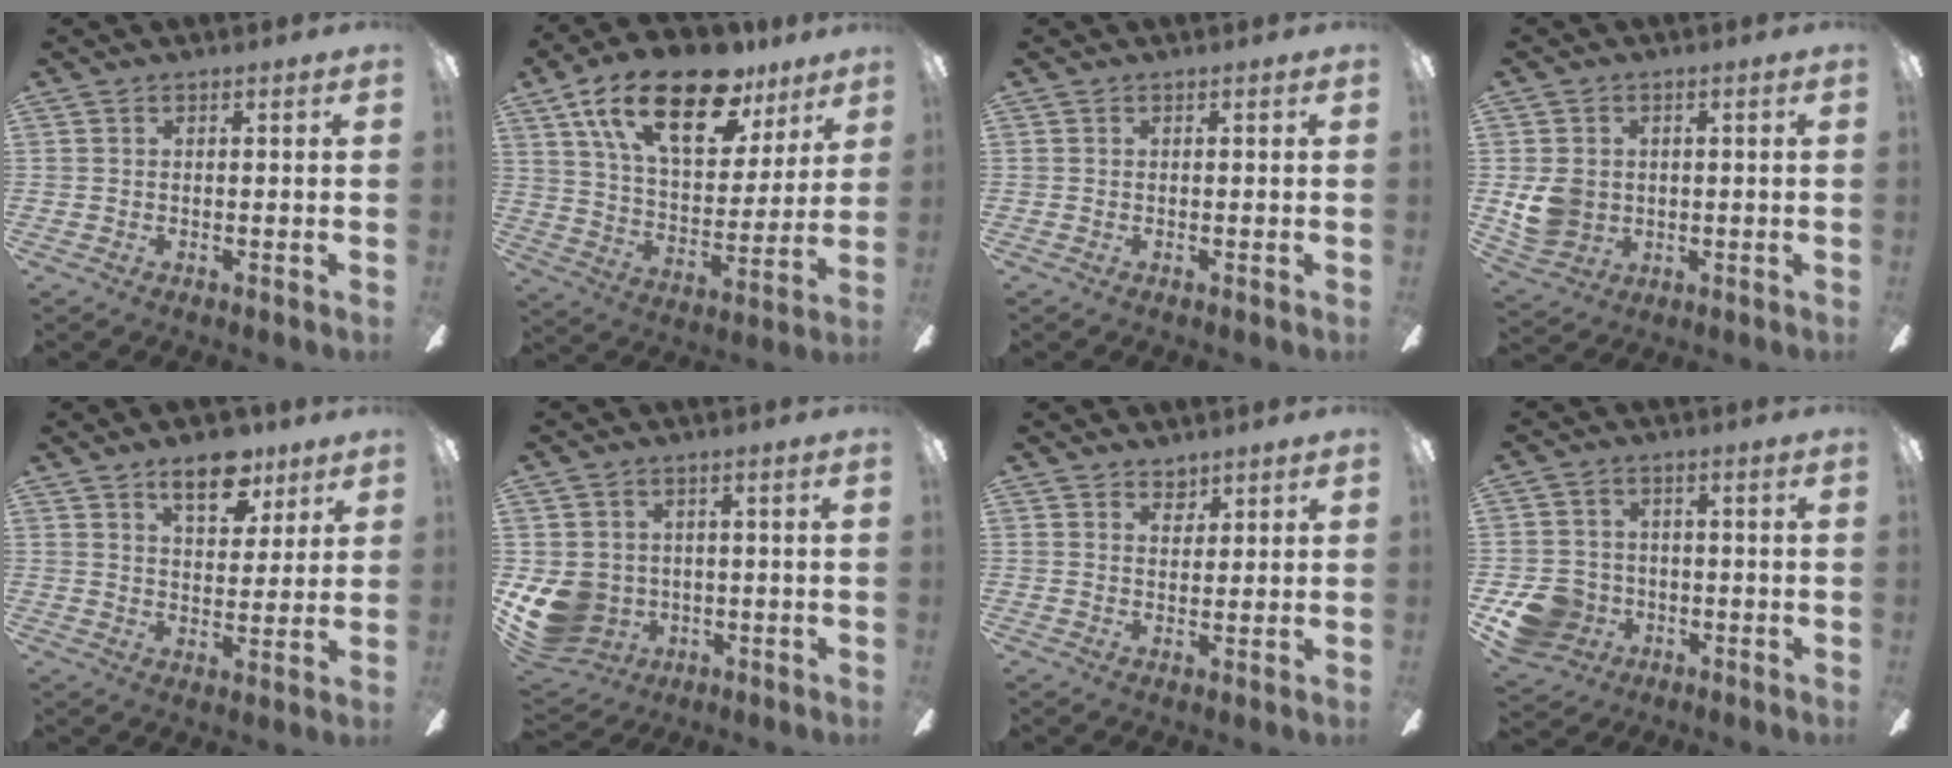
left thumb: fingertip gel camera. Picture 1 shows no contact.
{"total": 23.9, "force": [14.4, 11.1, 15.6], "torque": [-0.261, -0.064, 0.248]}
{"total": 0.0}
{"total": 7.5, "force": [0.2, 6.7, 3.4], "torque": [-0.066, 0.009, 0.006]}
{"total": 10.6, "force": [6.9, 5.3, 6.1], "torque": [-0.071, -0.029, 0.117]}
{"total": 10.0, "force": [-1.6, 9.1, 3.9], "torque": [-0.114, 0.009, -0.022]}
{"total": 3.0, "force": [2.5, 1.5, 0.6], "torque": [-0.001, -0.012, 0.044]}
{"total": 9.2, "force": [-3.6, 7.9, 3.0], "torque": [-0.071, 0.030, -0.062]}